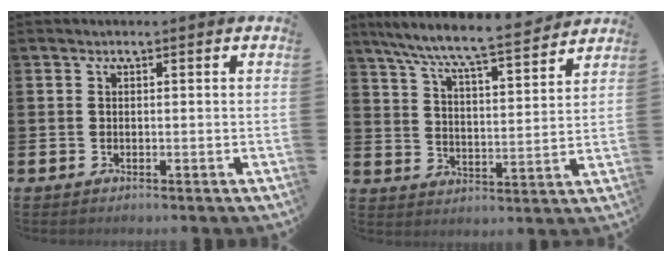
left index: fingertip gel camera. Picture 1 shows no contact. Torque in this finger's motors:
{"motor_torque": [1.06, -1.08, 0.54, 0.21]}